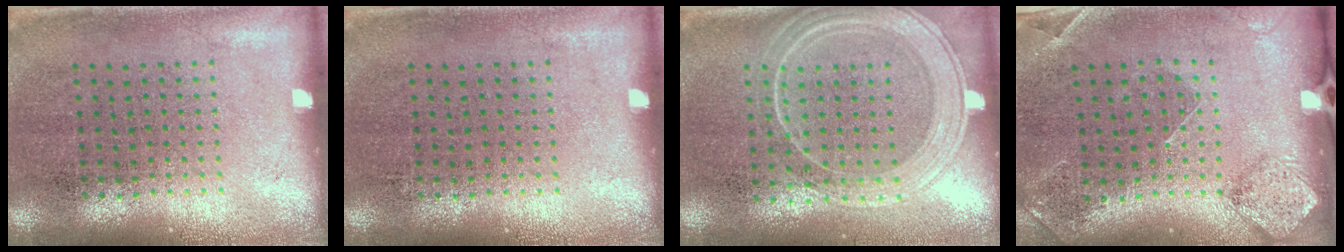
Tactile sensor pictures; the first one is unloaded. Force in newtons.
{"total": 0.0}
{"total": 2.0, "press": 1.9, "slide": 0.7}
{"total": 1.5, "press": 1.3, "slide": 0.8}